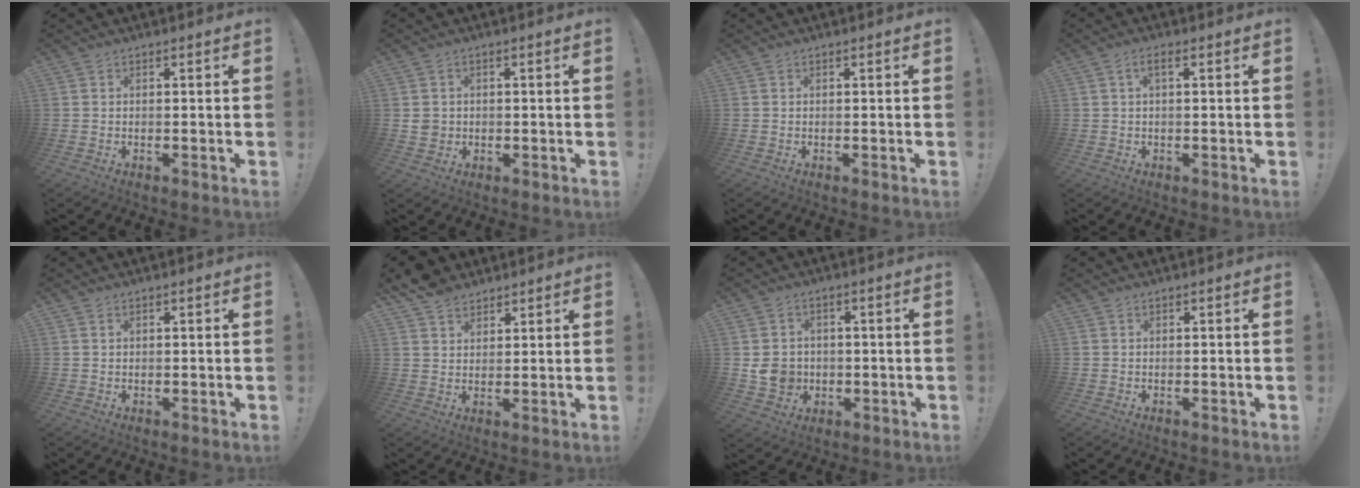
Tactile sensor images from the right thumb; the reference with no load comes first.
{"total": 3.3, "force": [0.4, 3.1, 0.9], "torque": [-0.022, 0.003, 0.008]}
{"total": 0.0}
{"total": 2.3, "force": [0.4, 0.7, 2.1], "torque": [-0.034, 0.003, 0.004]}
{"total": 0.7, "force": [0.4, 0.6, 0.1], "torque": [0.003, 0.000, 0.008]}
{"total": 6.3, "force": [5.1, 3.5, 1.1], "torque": [-0.018, -0.033, 0.098]}
{"total": 8.2, "force": [-0.5, 7.6, 2.9], "torque": [-0.058, 0.009, -0.003]}
{"total": 0.0}